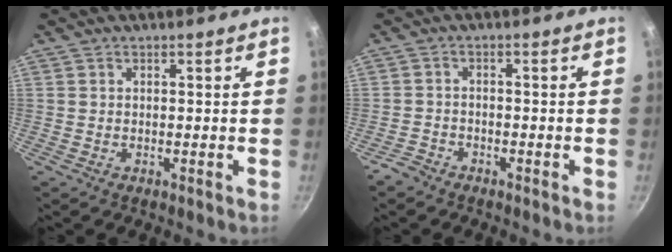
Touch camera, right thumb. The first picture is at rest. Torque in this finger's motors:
{"motor_torque": [-0.03, 0.09, 0.04, 0.18, 0.01]}